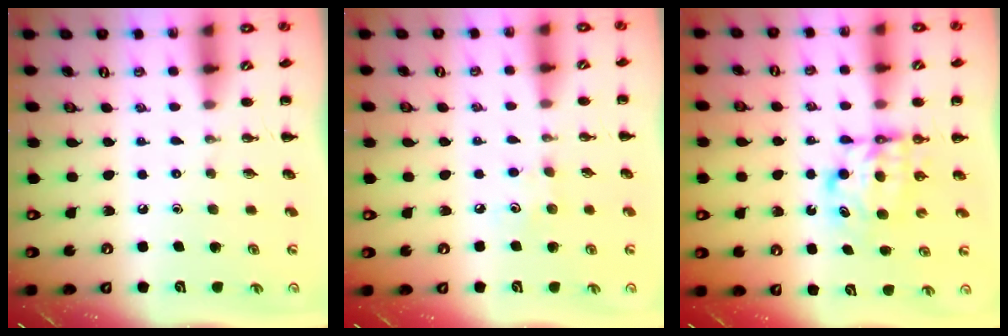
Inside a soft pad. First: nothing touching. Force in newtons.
{"total": 4.3, "press": 4.2, "slide": 1.1}
{"total": 6.1, "press": 6.1, "slide": 0.3}